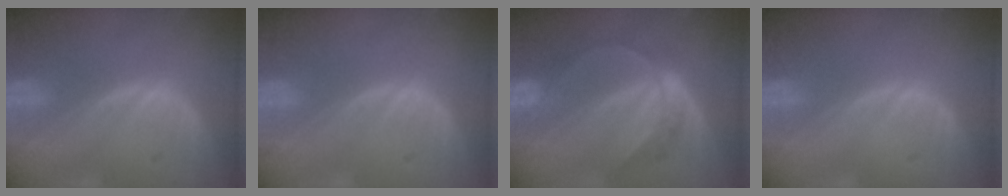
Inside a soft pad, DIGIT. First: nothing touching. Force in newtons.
{"total": 0.5, "press": 0.1, "slide": 0.5}
{"total": 5.6, "press": 5.6, "slide": 0.2}
{"total": 0.0}